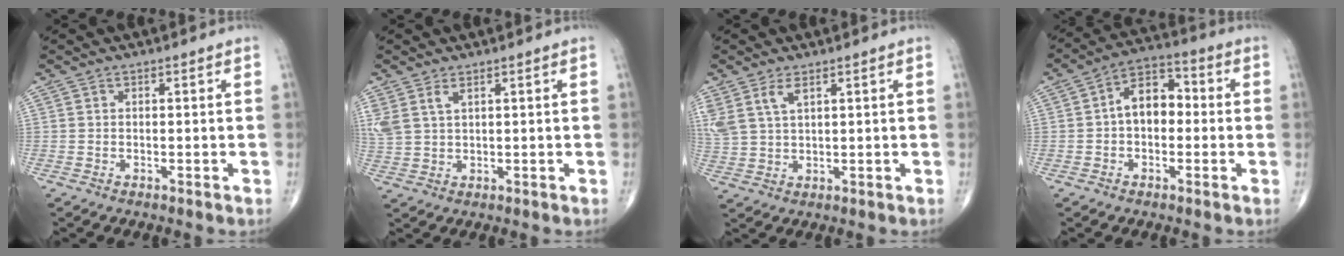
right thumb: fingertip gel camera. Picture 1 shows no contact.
{"total": 5.3, "force": [2.7, 2.8, 3.6], "torque": [-0.091, 0.001, 0.066]}
{"total": 6.6, "force": [3.4, 3.2, 4.6], "torque": [-0.110, -0.003, 0.078]}
{"total": 8.8, "force": [-0.1, 5.8, 6.6], "torque": [-0.080, 0.033, -0.016]}